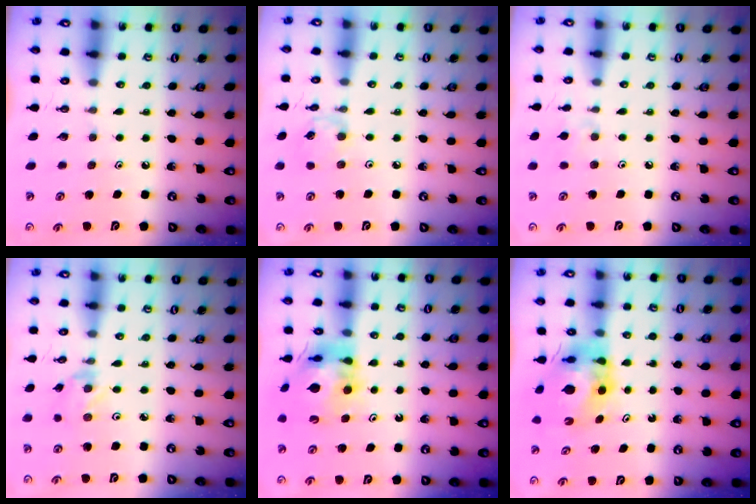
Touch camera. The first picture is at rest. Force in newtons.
{"total": 4.4, "press": 4.3, "slide": 0.3}
{"total": 7.1, "press": 7.0, "slide": 1.0}
{"total": 1.5, "press": 1.4, "slide": 0.3}
{"total": 13.0, "press": 12.9, "slide": 1.4}
{"total": 8.2, "press": 8.1, "slide": 1.1}